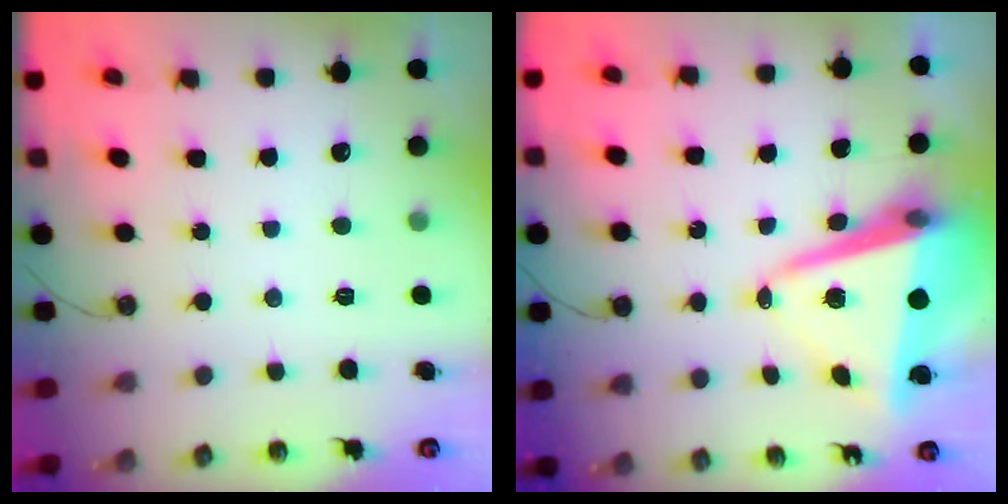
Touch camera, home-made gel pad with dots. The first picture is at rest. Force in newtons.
{"total": 11.5, "press": 11.3, "slide": 2.0}